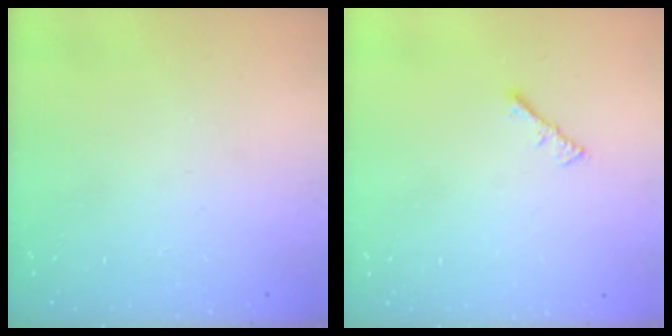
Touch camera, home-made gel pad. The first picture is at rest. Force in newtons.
{"total": 1.3, "press": 1.2, "slide": 0.4}